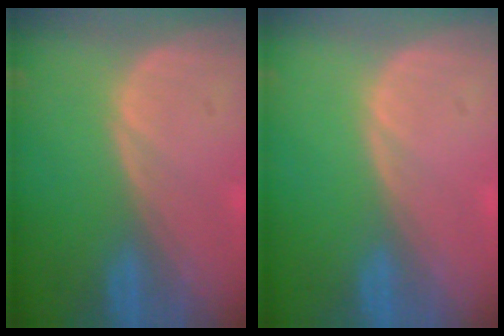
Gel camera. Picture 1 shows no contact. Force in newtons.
{"total": 0.0}